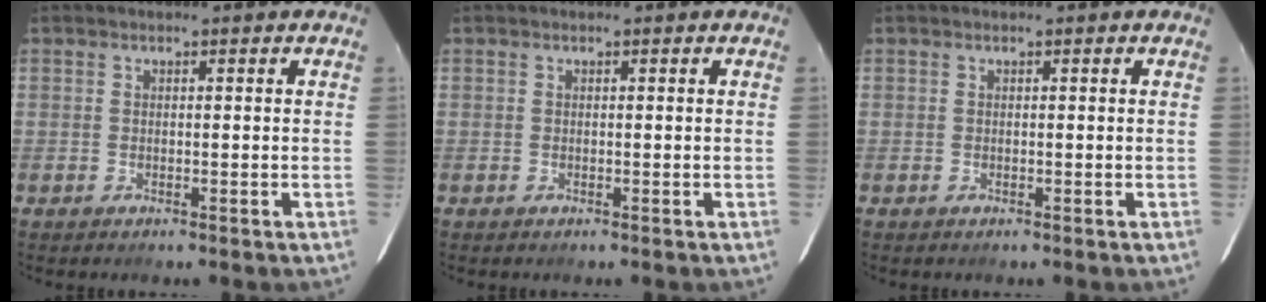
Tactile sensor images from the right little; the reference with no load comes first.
{"total": 0.0}
{"total": 0.0}